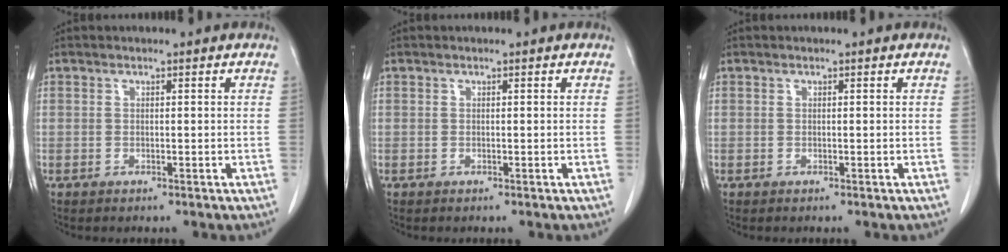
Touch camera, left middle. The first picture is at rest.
{"total": 0.0}
{"total": 0.0}